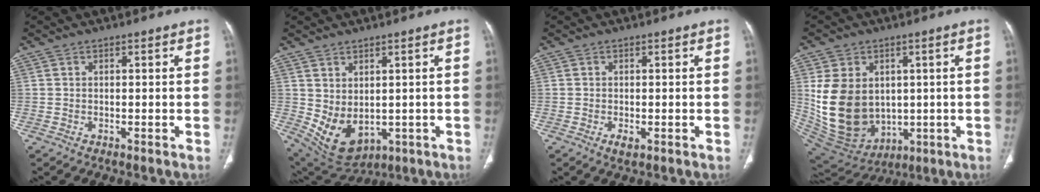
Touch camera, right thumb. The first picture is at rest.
{"total": 9.5, "force": [-0.3, 6.3, 7.1], "torque": [-0.112, -0.009, 0.030]}
{"total": 1.6, "force": [-0.7, 0.7, 1.3], "torque": [-0.025, -0.003, -0.011]}
{"total": 17.8, "force": [1.3, 13.7, 11.3], "torque": [-0.187, -0.014, 0.062]}